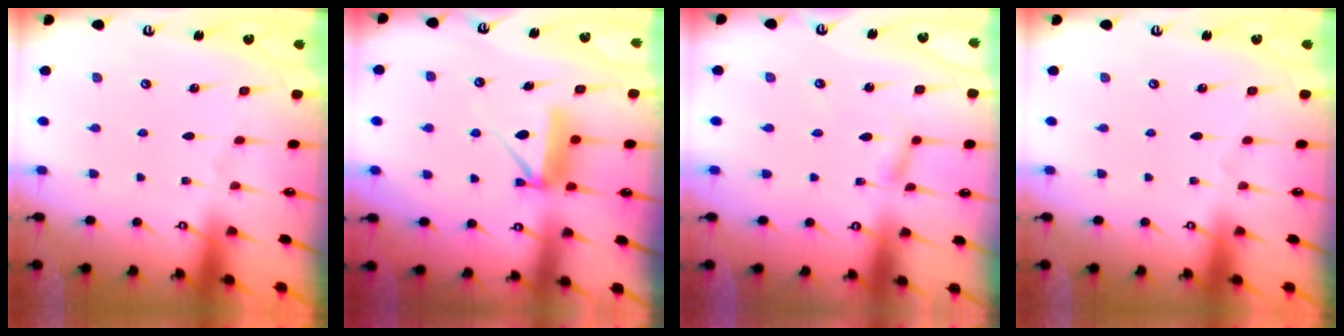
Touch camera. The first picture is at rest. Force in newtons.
{"total": 8.2, "press": 8.2, "slide": 0.4}
{"total": 2.2, "press": 2.2, "slide": 0.3}
{"total": 0.0}